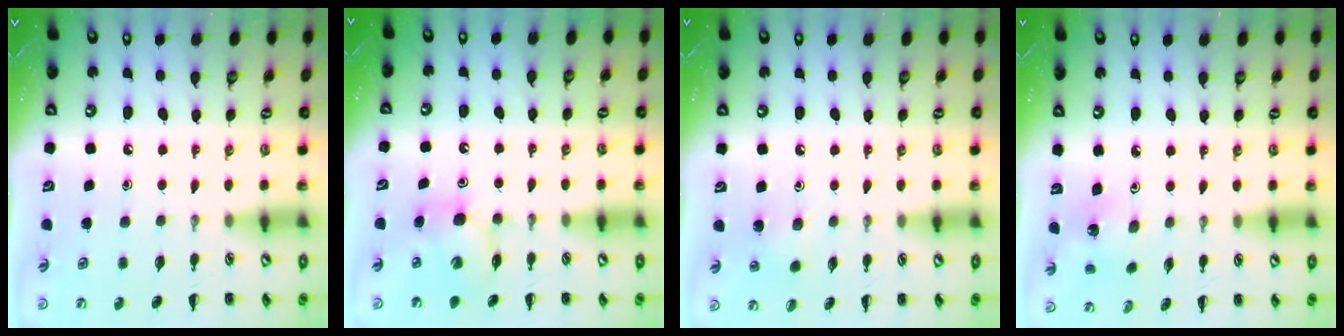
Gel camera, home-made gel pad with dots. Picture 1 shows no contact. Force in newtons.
{"total": 6.2, "press": 6.2, "slide": 0.8}
{"total": 6.5, "press": 6.3, "slide": 1.7}
{"total": 2.3, "press": 2.2, "slide": 0.7}